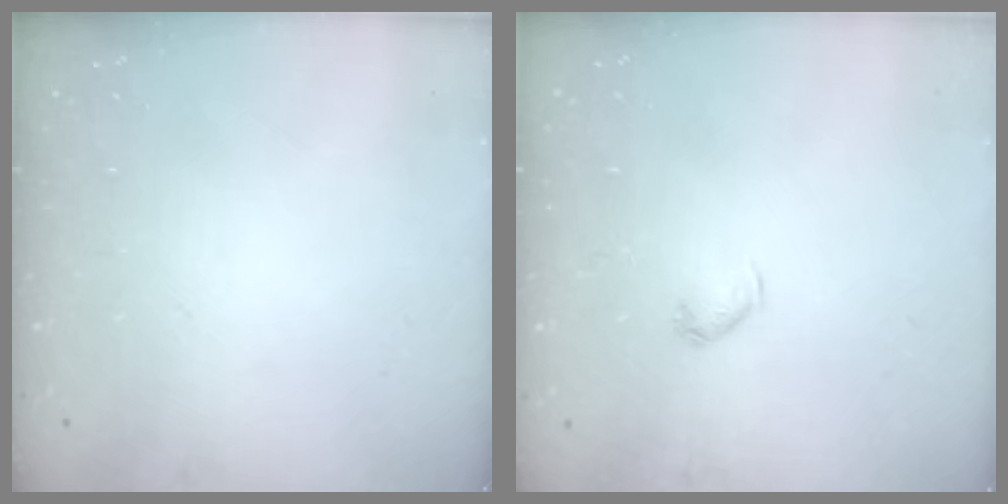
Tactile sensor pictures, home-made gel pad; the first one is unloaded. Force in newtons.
{"total": 3.3, "press": 3.2, "slide": 0.8}